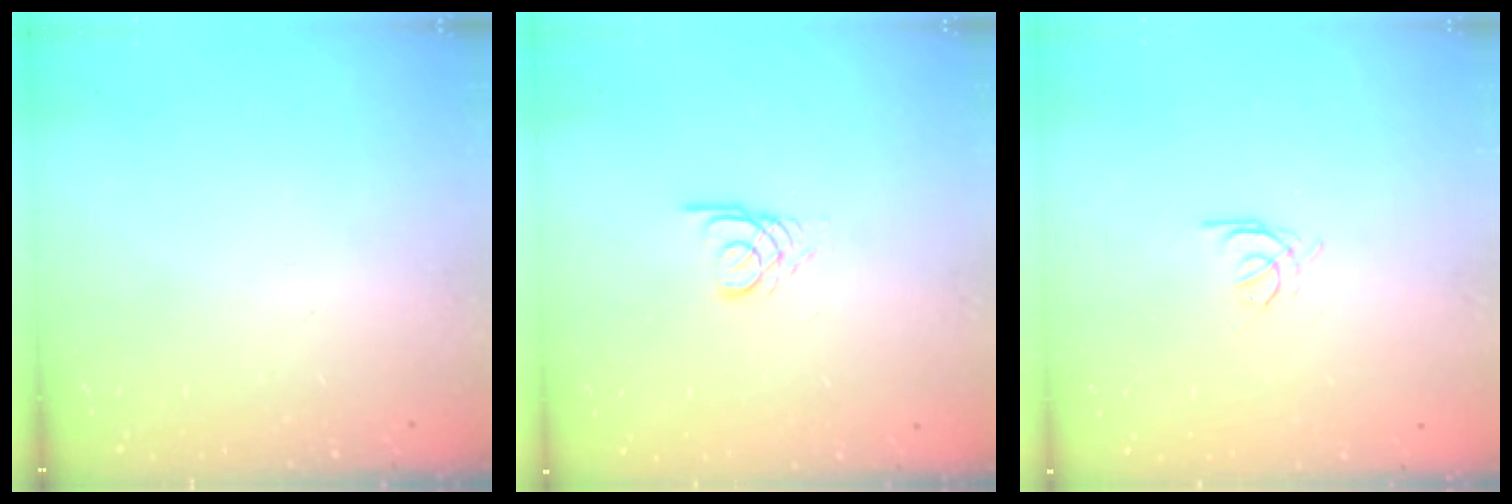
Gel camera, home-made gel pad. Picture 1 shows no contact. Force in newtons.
{"total": 2.5, "press": 2.5, "slide": 0.2}
{"total": 1.2, "press": 1.1, "slide": 0.4}